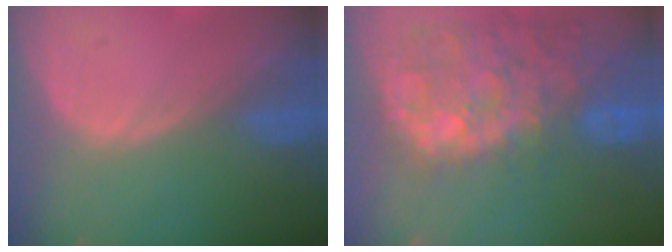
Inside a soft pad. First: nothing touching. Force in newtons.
{"total": 13.6, "press": 11.5, "slide": 7.2}